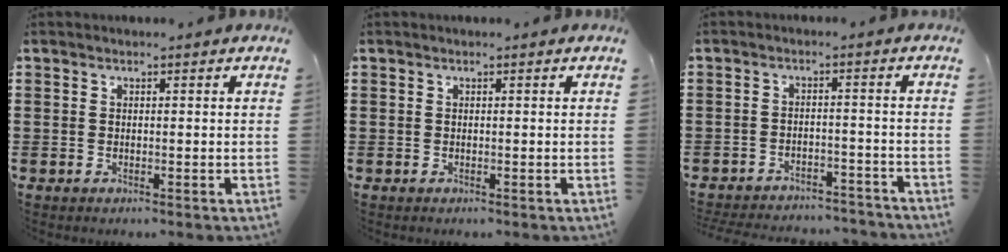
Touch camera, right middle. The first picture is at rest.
{"total": 0.0}
{"total": 3.7, "force": [-3.7, 0.3, 0.2], "torque": [-0.007, 0.002, -0.078]}